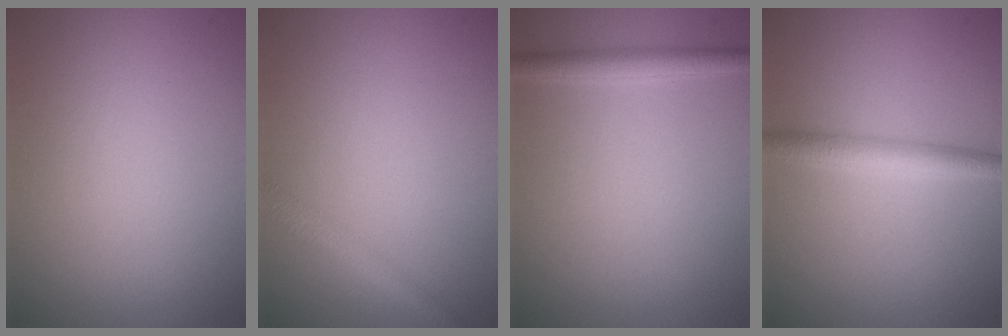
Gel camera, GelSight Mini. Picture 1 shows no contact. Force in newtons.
{"total": 2.0, "press": 2.0, "slide": 0.0}
{"total": 2.2, "press": 2.2, "slide": 0.1}
{"total": 2.9, "press": 2.9, "slide": 0.1}